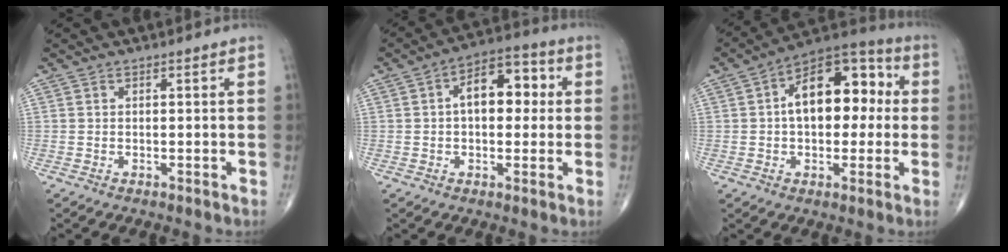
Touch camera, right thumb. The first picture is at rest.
{"total": 10.6, "force": [1.5, 6.3, 8.4], "torque": [-0.100, 0.027, 0.015]}
{"total": 15.9, "force": [1.7, 9.4, 12.7], "torque": [-0.157, 0.038, 0.016]}